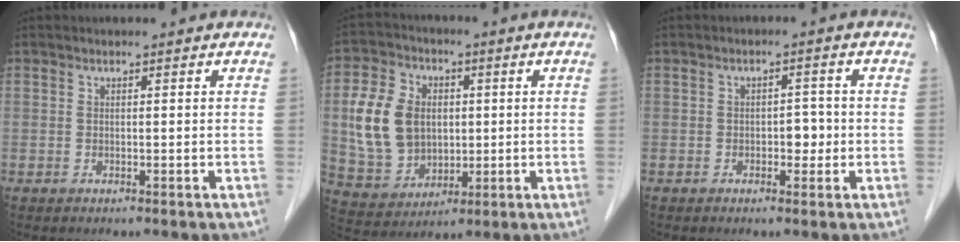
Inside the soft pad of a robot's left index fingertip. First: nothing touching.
{"total": 11.9, "force": [0.9, 9.2, 7.5], "torque": [-0.181, 0.020, 0.029]}
{"total": 2.6, "force": [-0.8, 1.6, 1.8], "torque": [-0.021, 0.005, -0.010]}